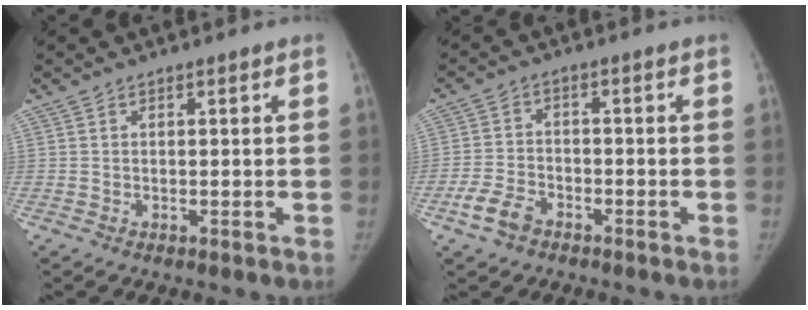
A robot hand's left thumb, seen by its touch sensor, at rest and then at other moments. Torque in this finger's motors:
{"motor_torque": [-0.25, 0.28, 0.37, 0.10, 0.02]}